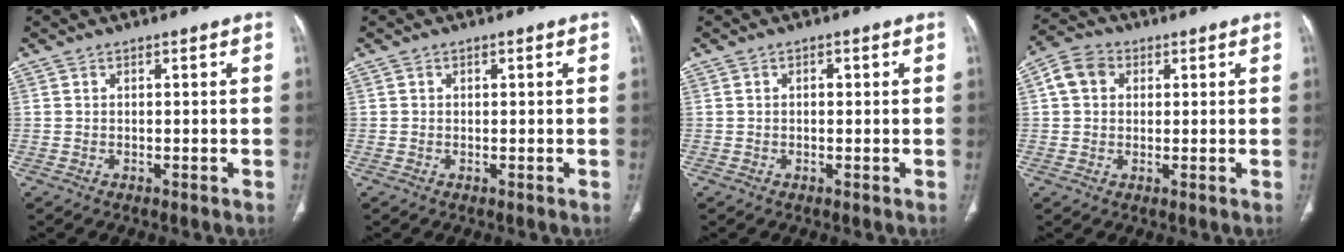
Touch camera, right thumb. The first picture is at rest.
{"total": 0.5, "force": [0.2, 0.4, 0.3], "torque": [0.002, 0.001, 0.000]}
{"total": 1.0, "force": [0.1, 0.6, 0.8], "torque": [-0.011, 0.003, -0.002]}
{"total": 6.1, "force": [1.5, 4.9, 3.2], "torque": [-0.052, 0.012, 0.022]}